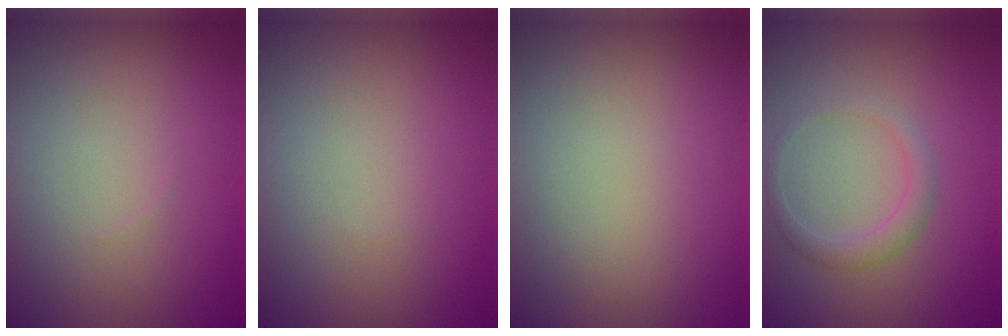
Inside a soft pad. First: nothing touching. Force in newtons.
{"total": 0.0}
{"total": 0.0}
{"total": 2.0, "press": 2.0, "slide": 0.1}